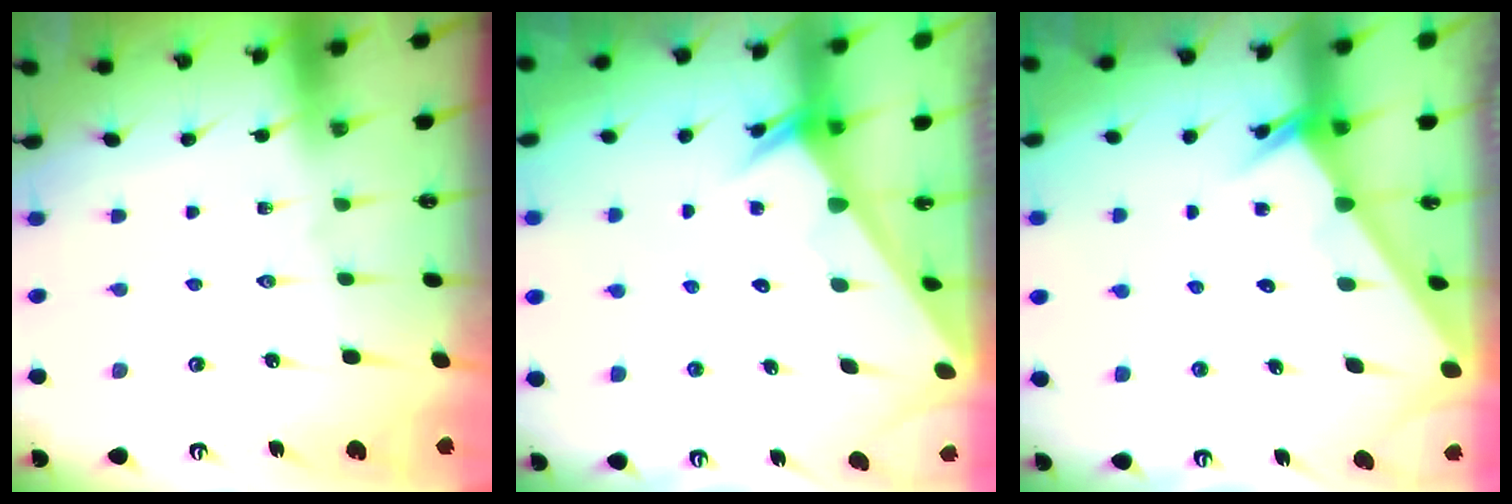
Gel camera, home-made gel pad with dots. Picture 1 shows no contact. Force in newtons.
{"total": 2.7, "press": 2.7, "slide": 0.1}
{"total": 2.4, "press": 2.4, "slide": 0.1}